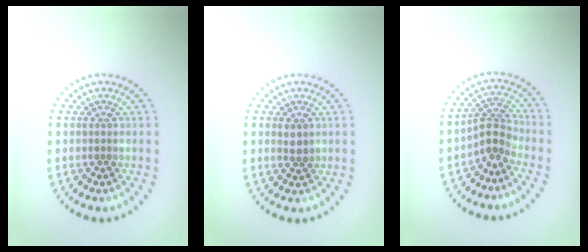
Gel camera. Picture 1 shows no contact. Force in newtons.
{"total": 1.3, "press": 1.2, "slide": 0.5}
{"total": 2.5, "press": 1.7, "slide": 1.8}